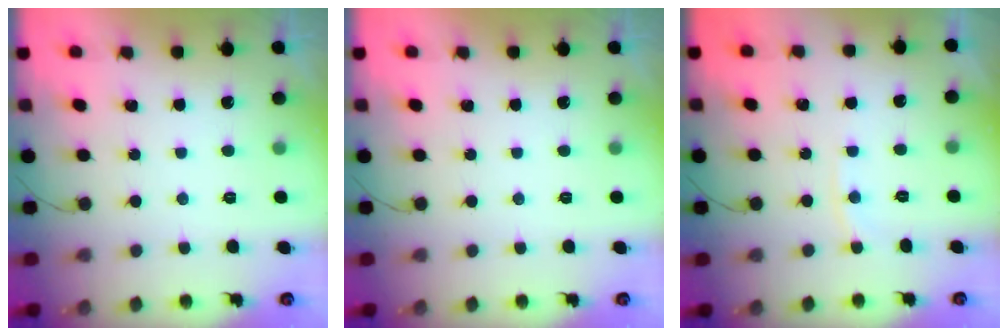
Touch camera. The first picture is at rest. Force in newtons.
{"total": 0.0}
{"total": 3.3, "press": 3.3, "slide": 0.1}